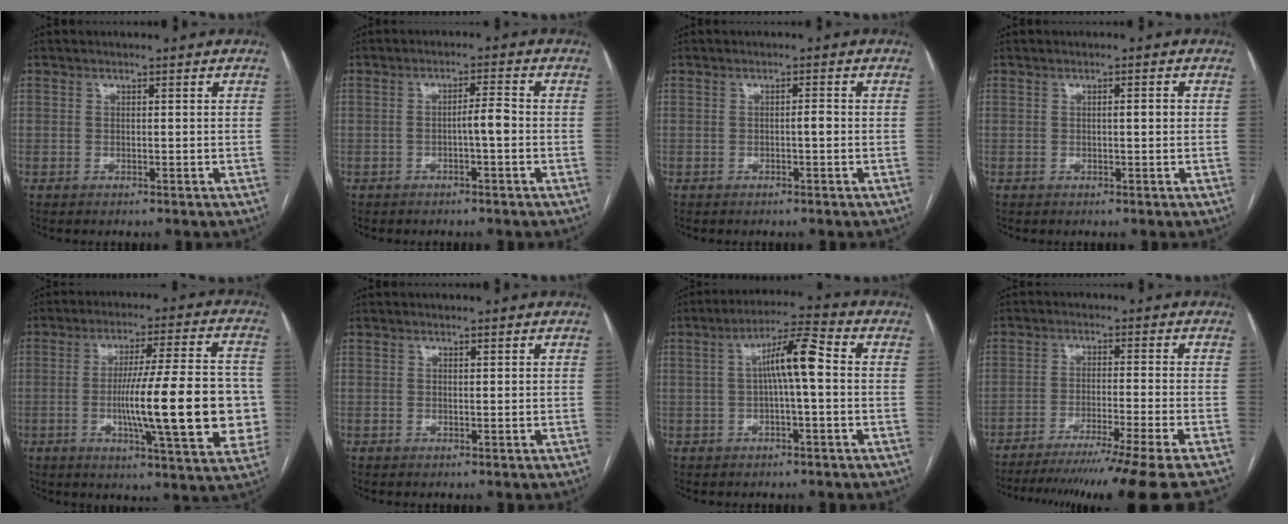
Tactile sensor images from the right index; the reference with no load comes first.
{"total": 3.0, "force": [-0.9, 0.2, 2.8], "torque": [-0.042, 0.005, -0.017]}
{"total": 1.1, "force": [-0.4, 0.1, 1.1], "torque": [-0.015, 0.002, -0.007]}
{"total": 1.7, "force": [-0.1, 0.3, 1.6], "torque": [-0.025, 0.004, -0.001]}
{"total": 18.7, "force": [-2.7, 2.4, 18.4], "torque": [-0.246, 0.013, -0.033]}
{"total": 0.0}
{"total": 7.5, "force": [0.2, 0.8, 7.4], "torque": [-0.130, 0.024, 0.002]}
{"total": 18.3, "force": [-15.7, -3.4, 8.9], "torque": [-0.100, -0.063, -0.233]}